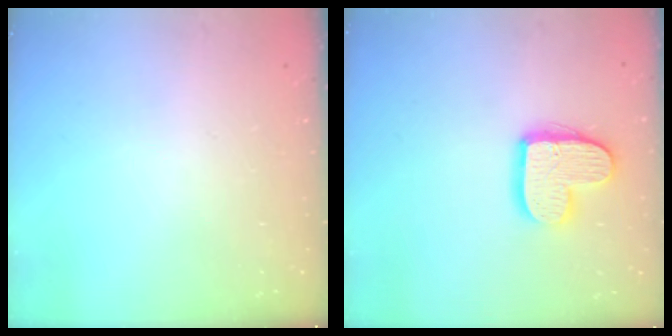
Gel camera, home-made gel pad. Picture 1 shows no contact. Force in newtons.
{"total": 13.7, "press": 13.7, "slide": 0.9}